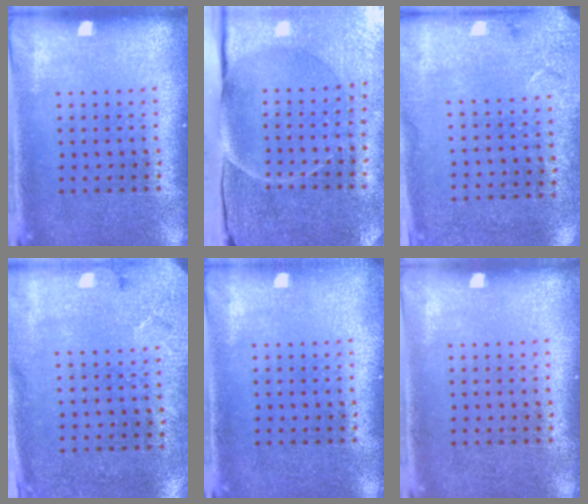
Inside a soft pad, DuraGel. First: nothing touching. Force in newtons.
{"total": 4.0, "press": 3.6, "slide": 1.7}
{"total": 2.6, "press": 2.1, "slide": 1.6}
{"total": 2.7, "press": 2.2, "slide": 1.6}
{"total": 0.6, "press": 0.5, "slide": 0.2}
{"total": 0.0}